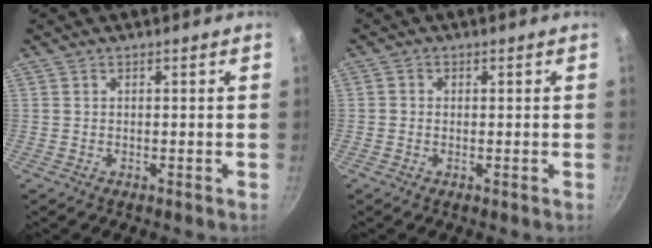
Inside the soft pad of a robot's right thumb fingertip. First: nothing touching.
{"total": 1.0, "force": [-0.1, 1.0, 0.4], "torque": [-0.006, 0.003, -0.004]}